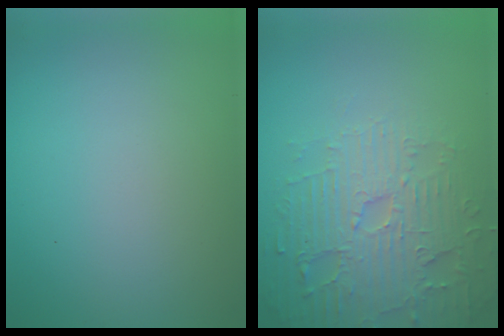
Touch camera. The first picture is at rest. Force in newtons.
{"total": 4.8, "press": 4.7, "slide": 0.6}